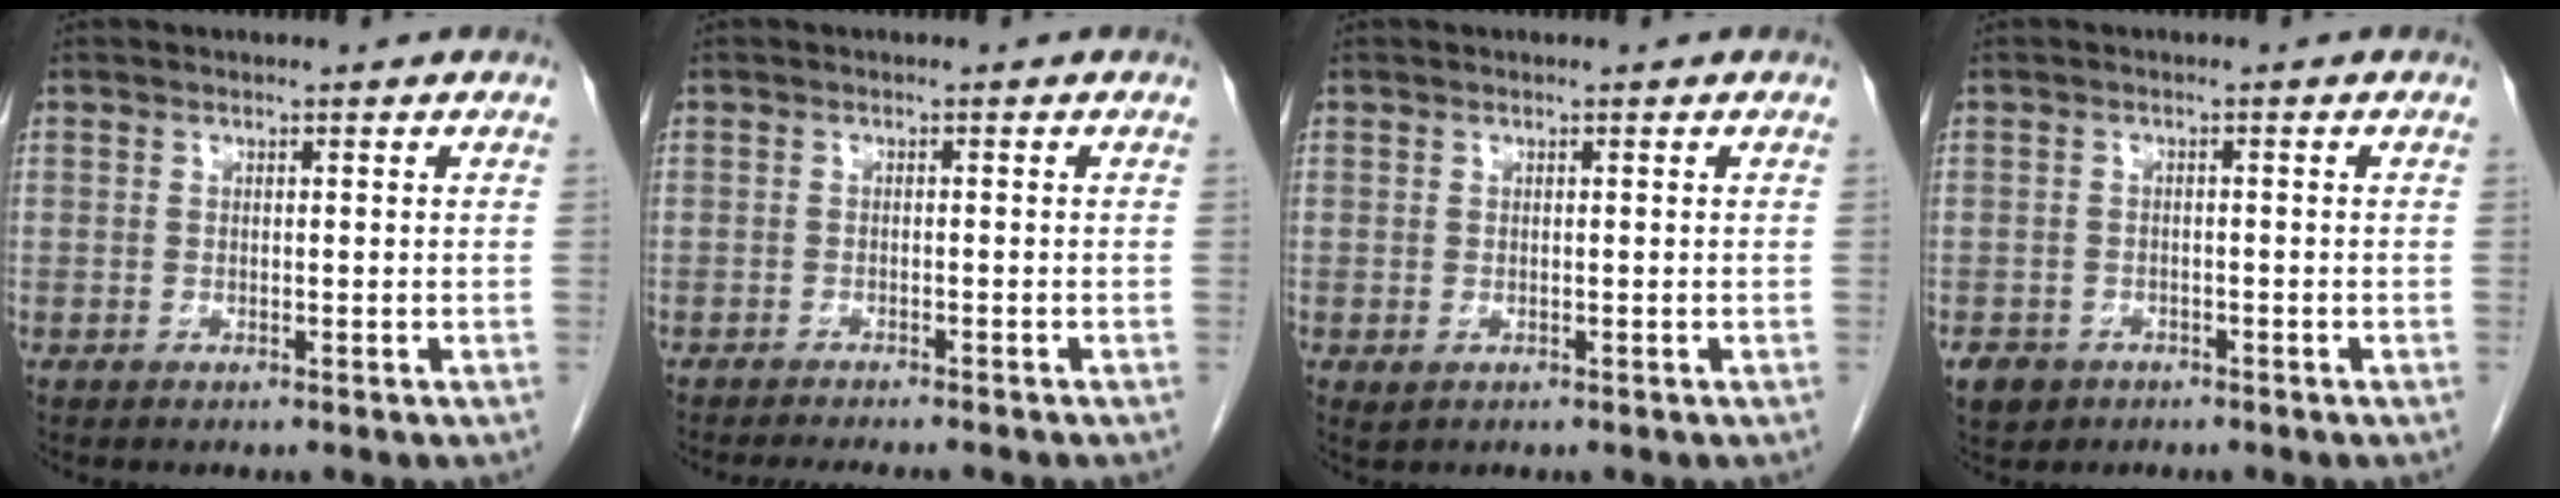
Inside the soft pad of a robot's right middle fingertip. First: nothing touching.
{"total": 6.9, "force": [-6.2, 0.9, 2.9], "torque": [-0.037, -0.013, -0.084]}
{"total": 0.7, "force": [-0.1, 0.5, 0.5], "torque": [-0.014, -0.003, 0.005]}
{"total": 3.9, "force": [-2.4, 2.9, 0.8], "torque": [-0.013, 0.005, -0.034]}